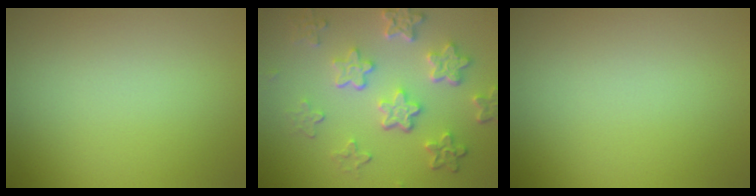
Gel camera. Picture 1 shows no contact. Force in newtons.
{"total": 5.8, "press": 4.4, "slide": 3.8}
{"total": 0.0}